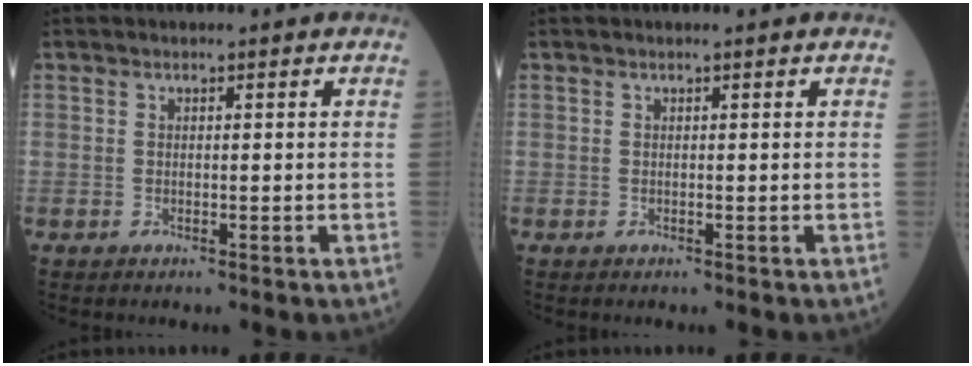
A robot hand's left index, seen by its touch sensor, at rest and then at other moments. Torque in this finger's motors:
{"motor_torque": [0.06, -0.01, -0.01, -0.01]}